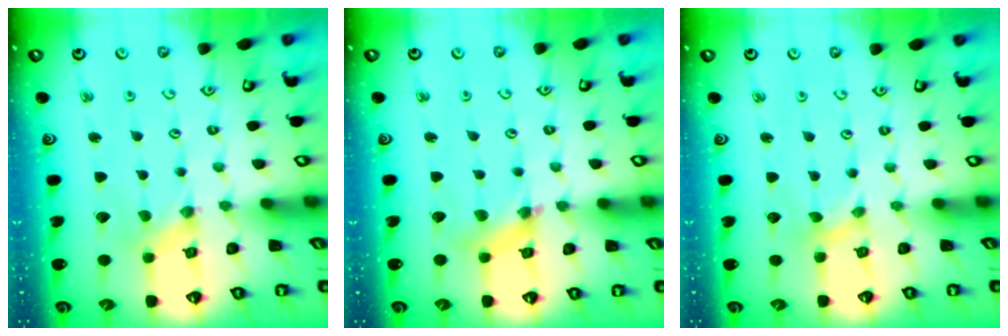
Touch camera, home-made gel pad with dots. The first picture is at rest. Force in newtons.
{"total": 7.8, "press": 7.7, "slide": 0.9}
{"total": 0.0}